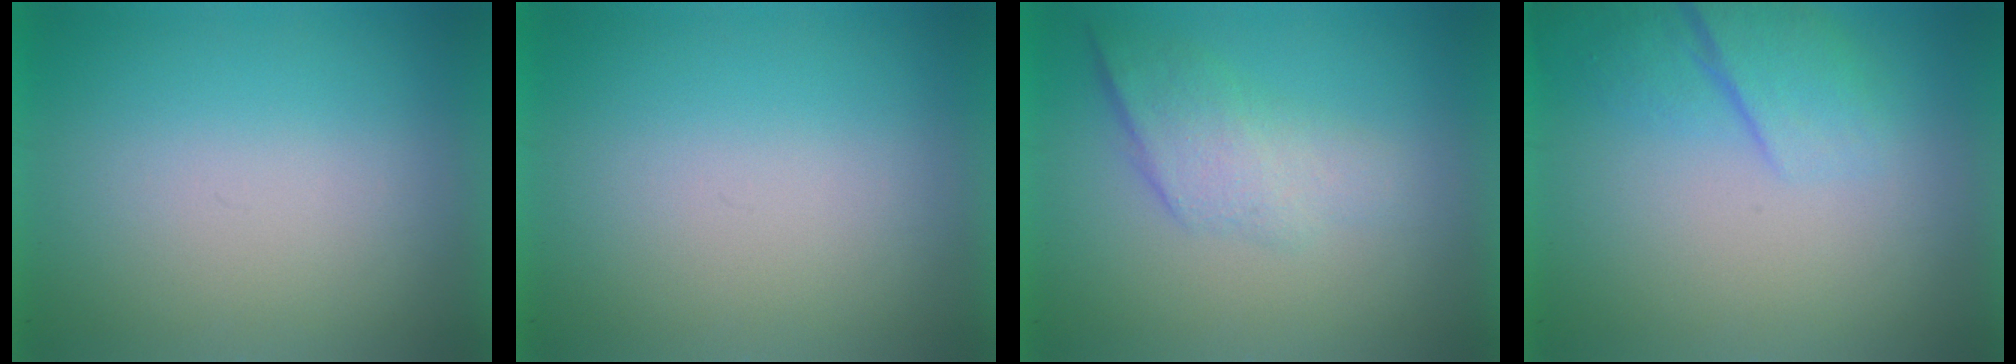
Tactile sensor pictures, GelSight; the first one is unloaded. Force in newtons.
{"total": 0.0}
{"total": 2.2}
{"total": 2.5}